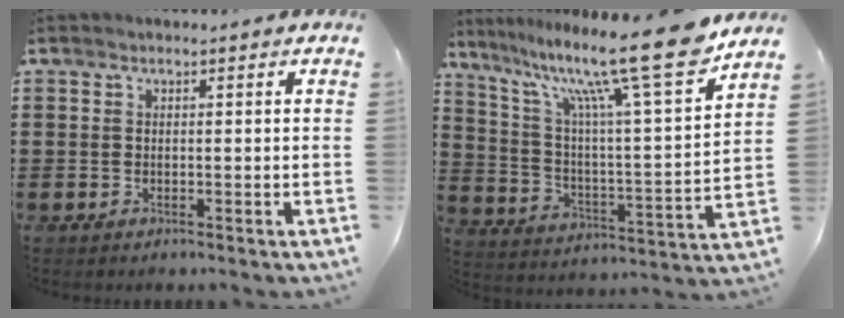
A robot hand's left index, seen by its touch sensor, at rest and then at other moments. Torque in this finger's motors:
{"motor_torque": [0.96, -1.18, 1.05, 0.21]}